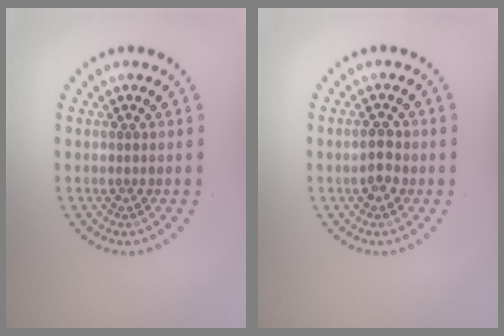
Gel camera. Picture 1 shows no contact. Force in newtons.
{"total": 1.8, "press": 1.8, "slide": 0.2}